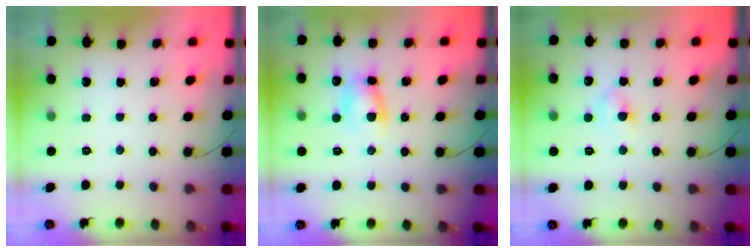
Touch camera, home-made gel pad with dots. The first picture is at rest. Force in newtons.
{"total": 6.7, "press": 6.6, "slide": 1.2}
{"total": 3.5, "press": 3.3, "slide": 1.1}